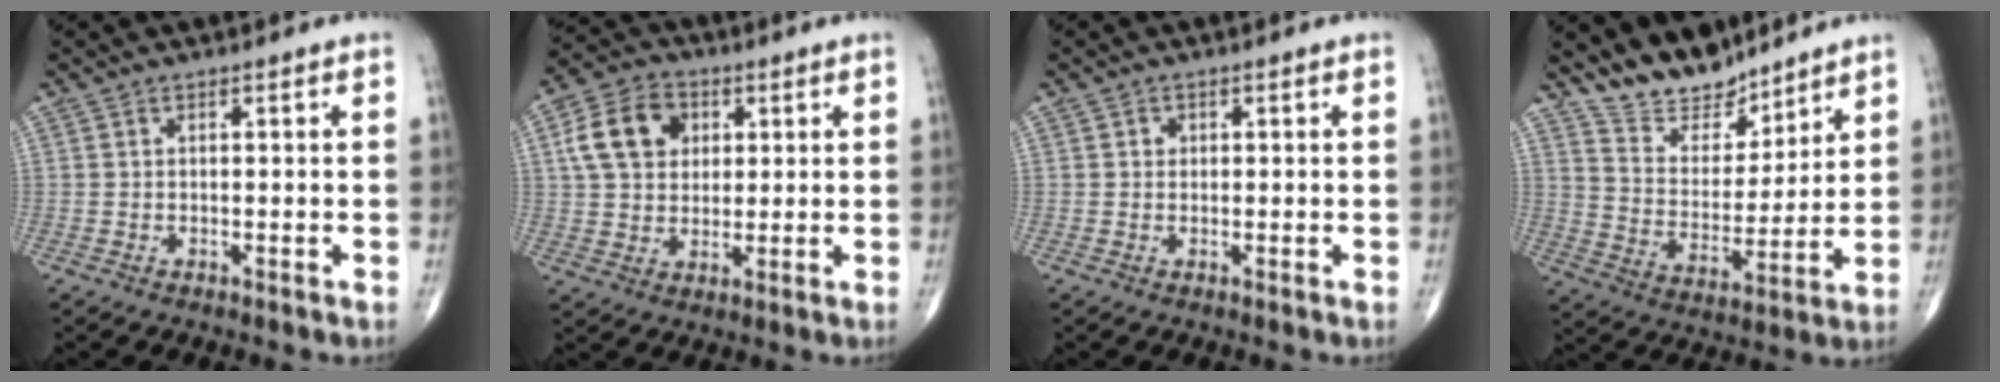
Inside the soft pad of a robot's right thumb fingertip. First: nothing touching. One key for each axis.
{"total": 11.2, "fx": 3.1, "fy": 8.5, "fz": 6.6, "tx": -0.100, "ty": 0.005, "tz": 0.049}
{"total": 1.1, "fx": 0.2, "fy": 1.0, "fz": 0.3, "tx": 0.000, "ty": 0.001, "tz": 0.002}
{"total": 11.9, "fx": 10.2, "fy": 5.2, "fz": 3.2, "tx": -0.023, "ty": -0.080, "tz": 0.191}